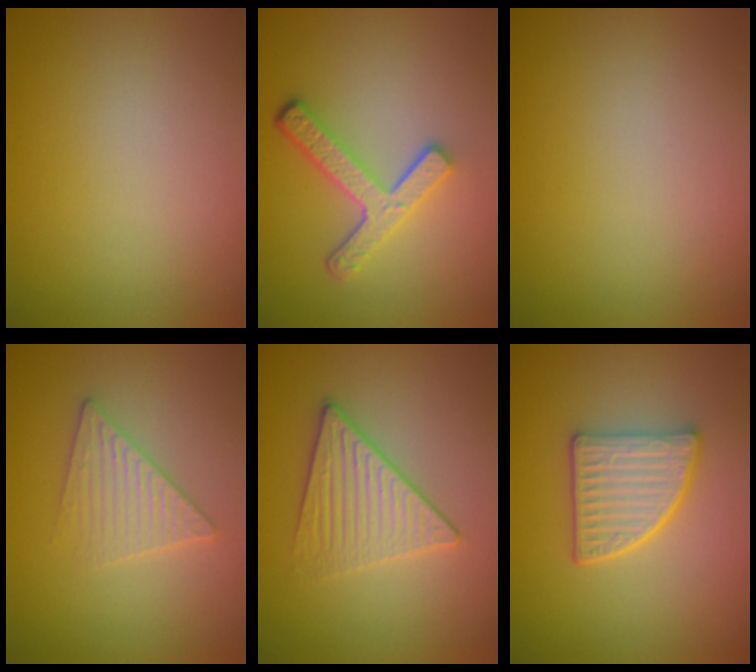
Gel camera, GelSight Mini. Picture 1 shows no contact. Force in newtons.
{"total": 4.3, "press": 3.3, "slide": 2.8}
{"total": 0.0}
{"total": 3.0, "press": 3.0, "slide": 0.3}
{"total": 3.4, "press": 3.2, "slide": 1.1}
{"total": 4.4, "press": 3.7, "slide": 2.4}